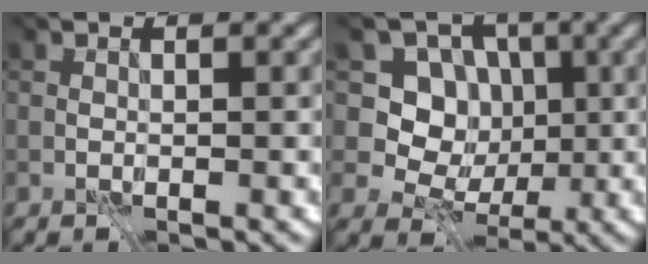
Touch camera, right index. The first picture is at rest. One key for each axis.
{"total": 3.8, "fx": -1.2, "fy": 3.5, "fz": 1.0, "tx": -0.006, "ty": -0.016, "tz": -0.020}